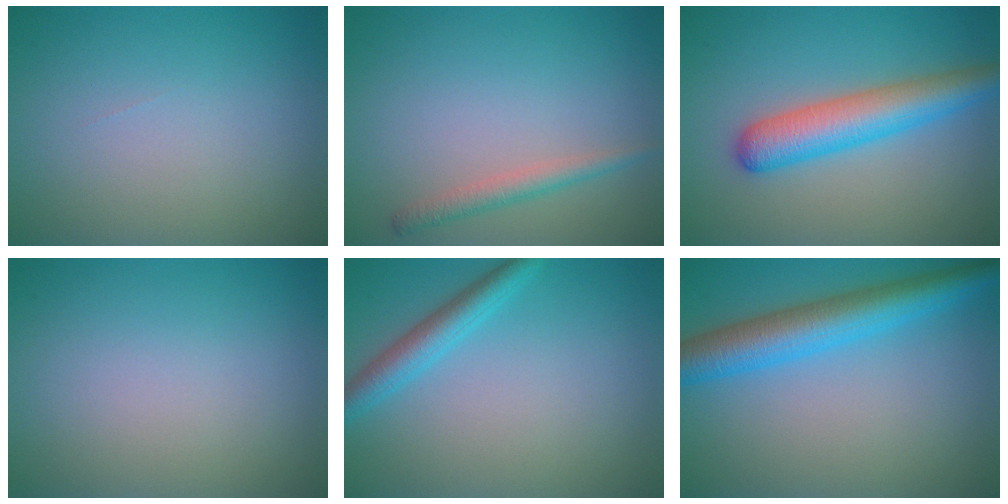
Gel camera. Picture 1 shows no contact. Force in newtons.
{"total": 1.8, "press": 1.8, "slide": 0.1}
{"total": 5.5, "press": 5.5, "slide": 0.2}
{"total": 0.0}
{"total": 3.0, "press": 2.9, "slide": 0.2}
{"total": 6.2, "press": 6.2, "slide": 0.1}